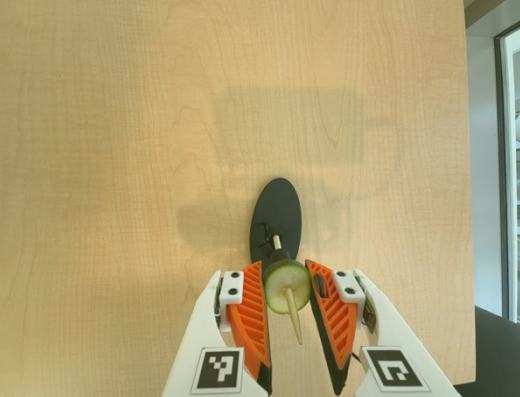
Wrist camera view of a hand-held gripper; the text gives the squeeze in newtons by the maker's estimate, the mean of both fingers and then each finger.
{"total": 8.2, "left": 7.8, "right": 8.6}